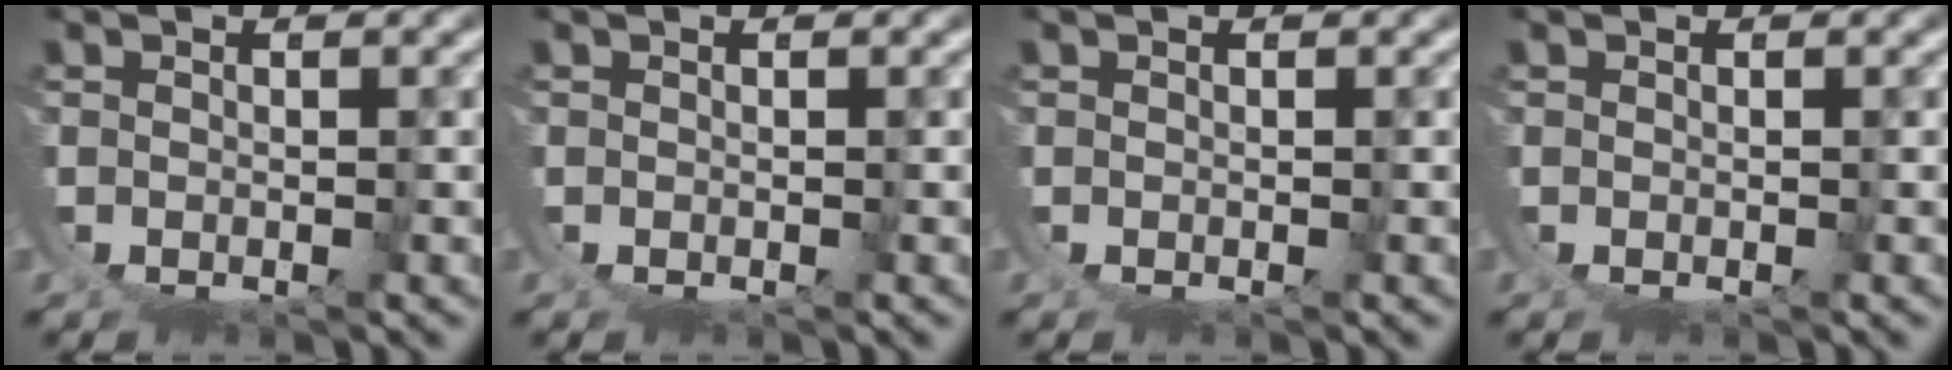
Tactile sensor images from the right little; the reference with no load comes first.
{"total": 0.0}
{"total": 0.0}
{"total": 0.0}